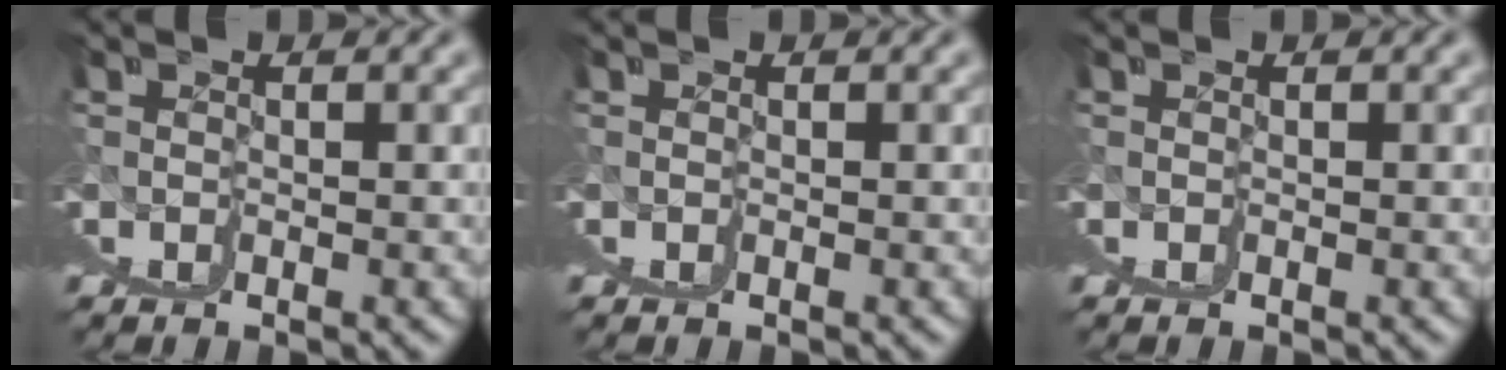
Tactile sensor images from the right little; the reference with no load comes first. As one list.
[{"total": 0.0}, {"total": 0.0}]